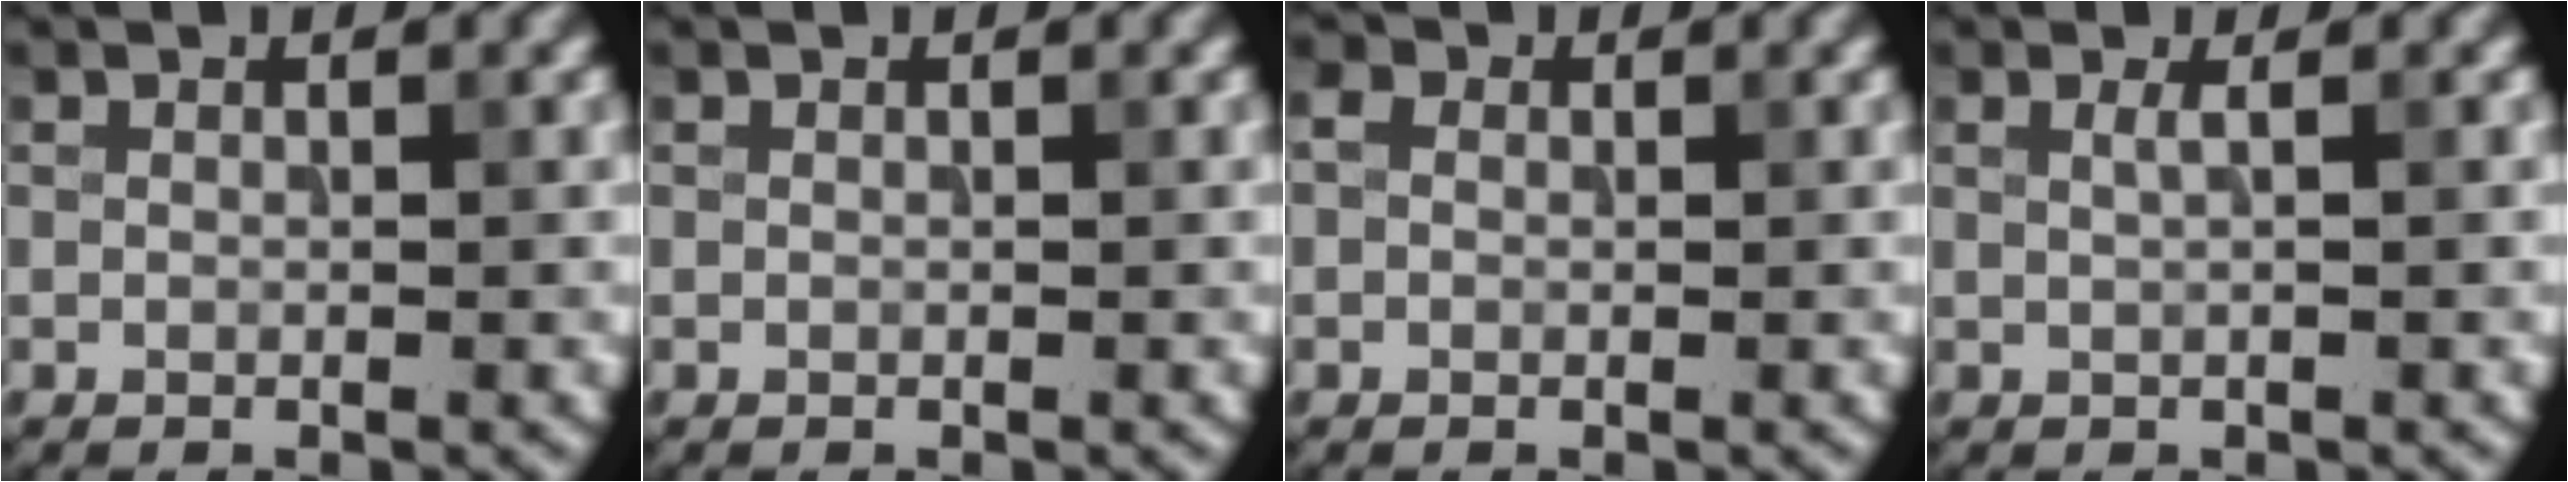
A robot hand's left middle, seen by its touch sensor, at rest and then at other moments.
{"total": 0.0}
{"total": 1.1, "force": [0.2, 1.0, 0.6], "torque": [-0.008, 0.000, -0.004]}
{"total": 1.2, "force": [0.4, 0.4, 1.0], "torque": [-0.013, 0.000, 0.002]}